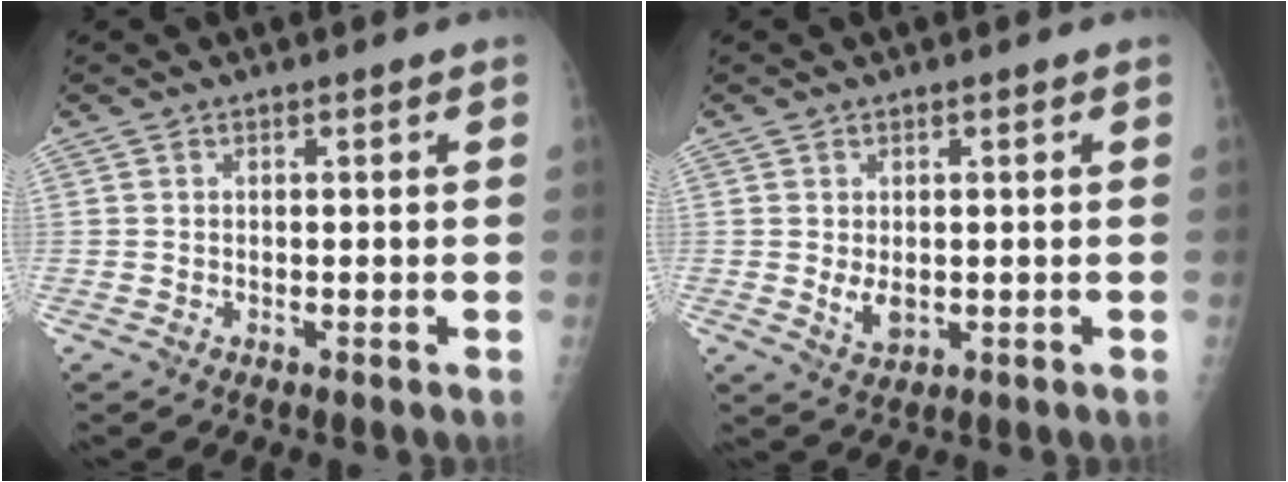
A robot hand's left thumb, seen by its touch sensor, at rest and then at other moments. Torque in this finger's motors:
{"motor_torque": [0.01, 0.00, 0.30, -0.12, 0.00]}